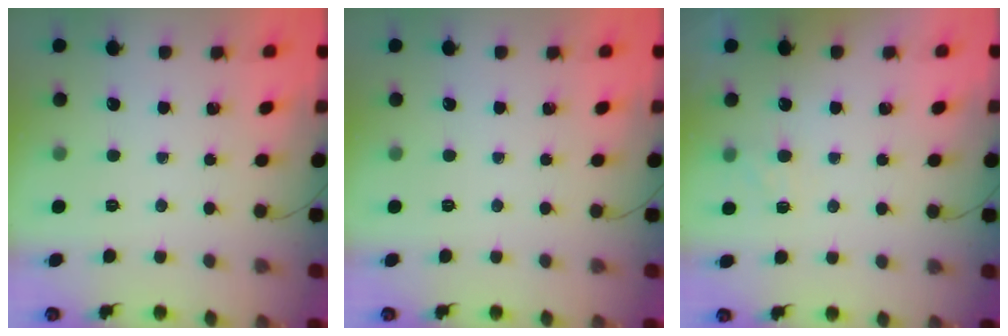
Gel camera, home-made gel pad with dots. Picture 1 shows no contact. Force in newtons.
{"total": 0.0}
{"total": 6.5, "press": 6.2, "slide": 1.9}